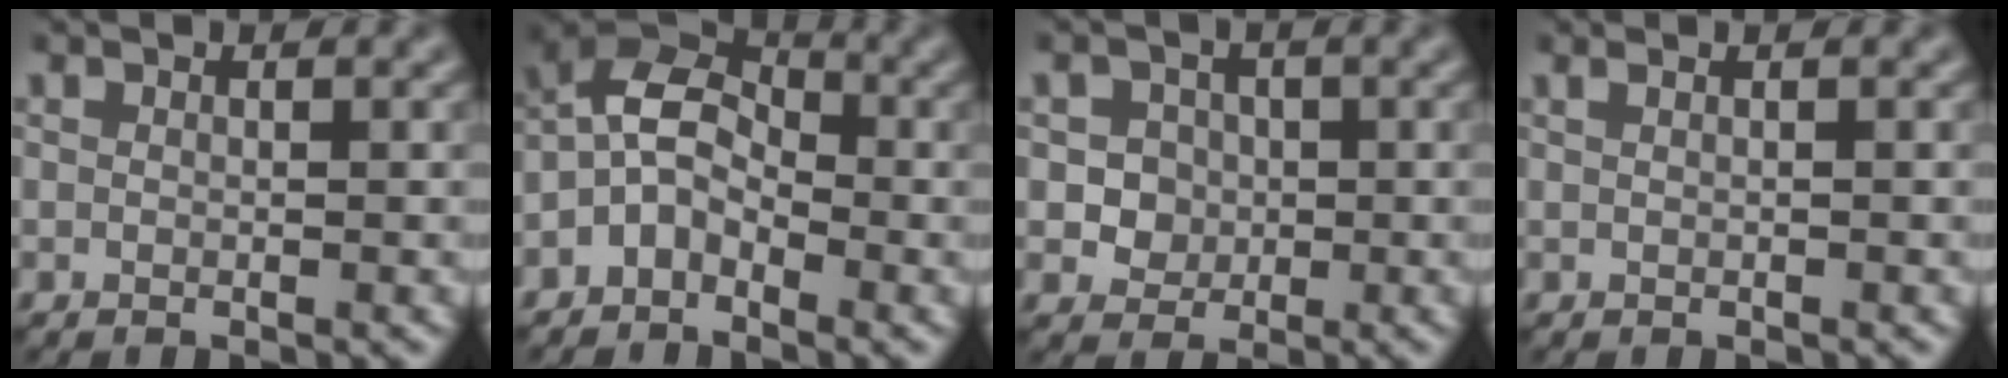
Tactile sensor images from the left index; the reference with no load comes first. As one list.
[{"total": 5.1, "force": [-1.9, 3.3, 3.3], "torque": [-0.061, 0.011, -0.047]}, {"total": 2.9, "force": [0.0, 2.7, 1.0], "torque": [-0.013, 0.000, 0.000]}, {"total": 1.5, "force": [0.7, 0.7, 1.0], "torque": [-0.007, -0.008, -0.005]}]